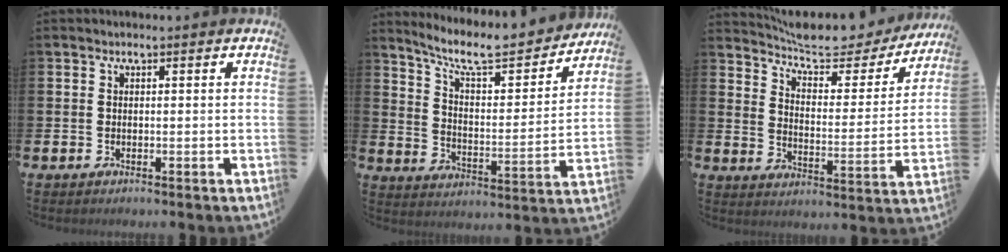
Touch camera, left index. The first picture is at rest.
{"total": 9.0, "force": [8.0, 2.0, 3.7], "torque": [-0.095, -0.059, 0.134]}
{"total": 8.2, "force": [7.5, 2.1, 2.6], "torque": [-0.074, -0.054, 0.126]}